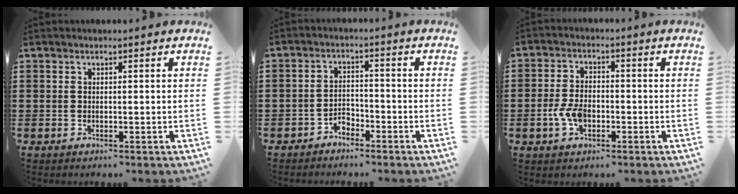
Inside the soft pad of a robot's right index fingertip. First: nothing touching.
{"total": 2.6, "force": [-2.3, 1.0, 0.3], "torque": [-0.013, 0.003, -0.050]}
{"total": 4.5, "force": [-1.4, 2.7, 3.2], "torque": [-0.080, -0.002, -0.029]}